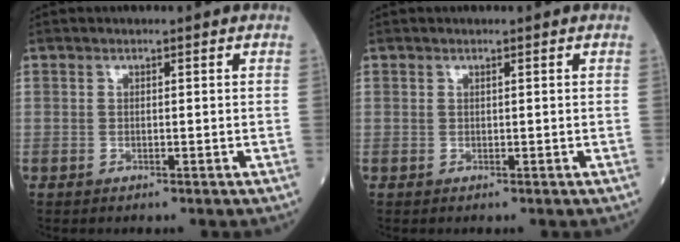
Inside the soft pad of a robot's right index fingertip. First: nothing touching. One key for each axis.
{"total": 0.0}